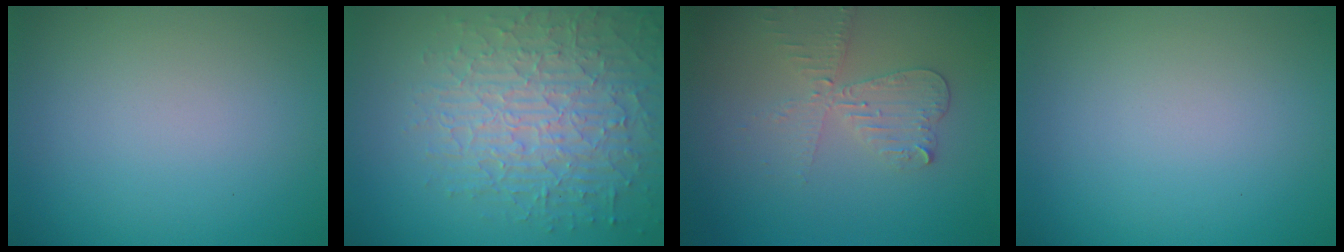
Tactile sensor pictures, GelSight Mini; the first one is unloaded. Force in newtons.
{"total": 6.9, "press": 5.2, "slide": 4.6}
{"total": 3.3, "press": 2.8, "slide": 1.6}
{"total": 0.0}